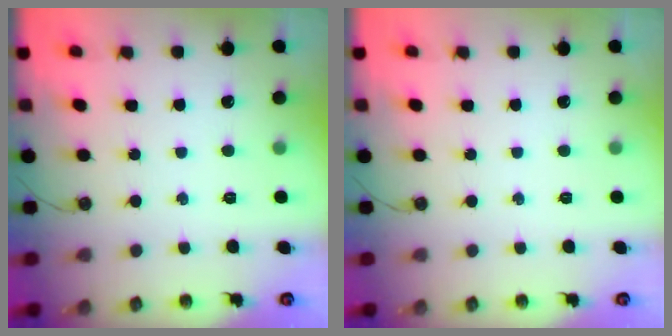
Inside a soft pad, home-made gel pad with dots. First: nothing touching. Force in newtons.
{"total": 0.0}